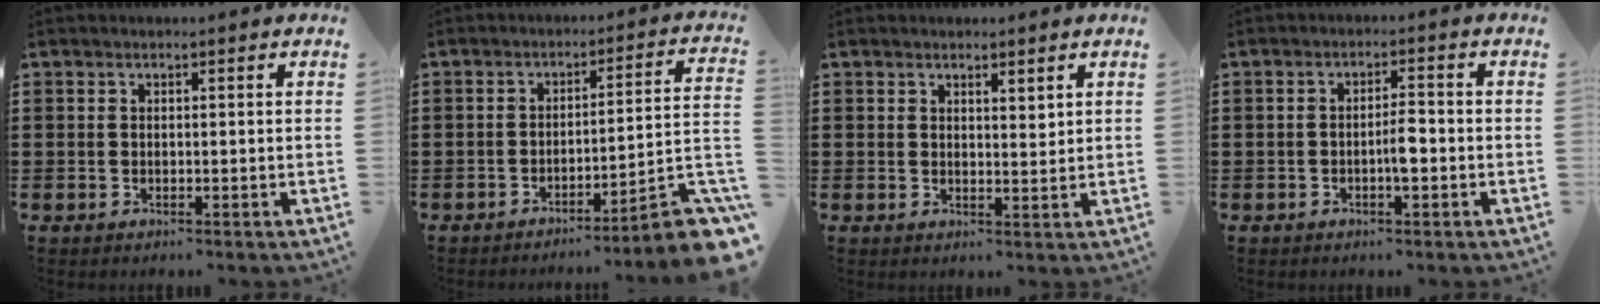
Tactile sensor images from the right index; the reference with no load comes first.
{"total": 6.0, "force": [-4.3, -0.2, 4.2], "torque": [-0.059, -0.026, -0.087]}
{"total": 1.7, "force": [1.5, 0.5, 0.6], "torque": [-0.007, 0.002, 0.026]}
{"total": 3.4, "force": [-1.0, 0.8, 3.2], "torque": [-0.064, 0.002, -0.021]}